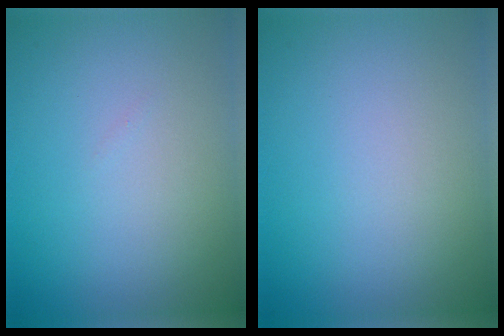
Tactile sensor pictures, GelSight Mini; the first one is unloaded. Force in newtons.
{"total": 0.0}